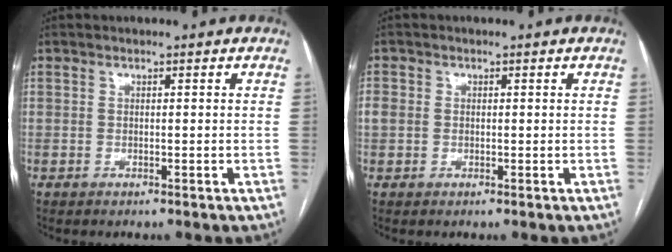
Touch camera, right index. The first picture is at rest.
{"total": 2.1, "force": [0.2, 1.9, 0.9], "torque": [-0.022, 0.014, 0.007]}